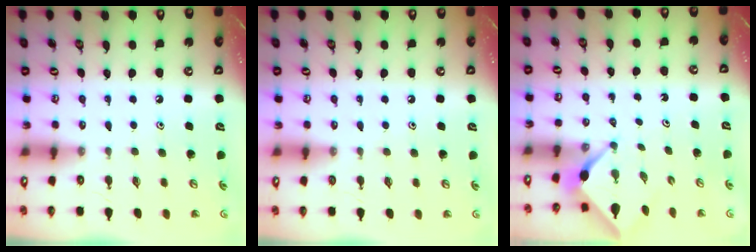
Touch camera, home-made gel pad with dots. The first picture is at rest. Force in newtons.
{"total": 3.9, "press": 3.9, "slide": 0.5}
{"total": 2.5, "press": 2.4, "slide": 0.3}